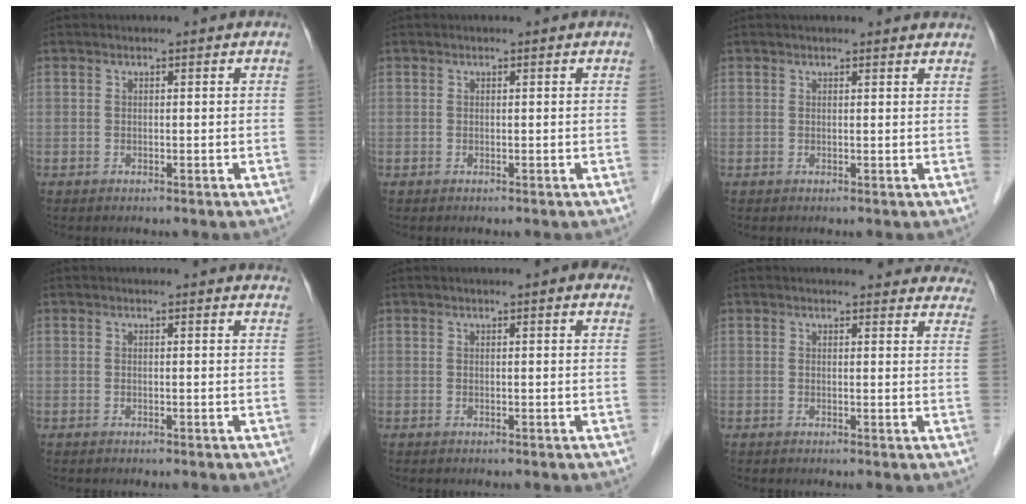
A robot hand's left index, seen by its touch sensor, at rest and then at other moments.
{"total": 0.0}
{"total": 6.5, "force": [6.1, 1.0, 2.1], "torque": [-0.021, 0.020, 0.057]}
{"total": 3.4, "force": [3.3, 0.2, 0.7], "torque": [-0.011, -0.004, 0.019]}
{"total": 2.7, "force": [2.1, 0.3, 1.7], "torque": [-0.019, 0.012, 0.020]}
{"total": 16.1, "force": [15.2, 3.4, 3.7], "torque": [-0.010, -0.034, 0.148]}